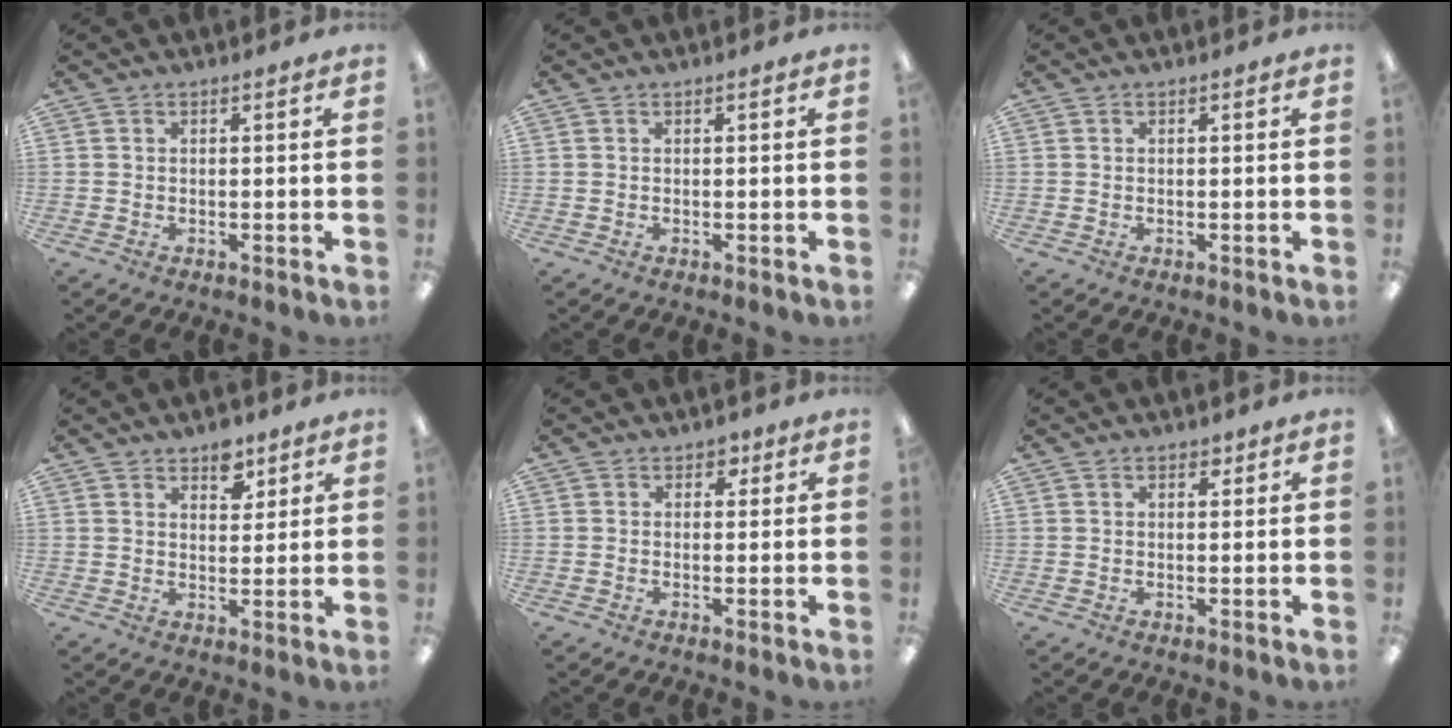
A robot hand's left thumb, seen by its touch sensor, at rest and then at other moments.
{"total": 0.0}
{"total": 0.0}
{"total": 5.5, "force": [3.8, 3.2, 2.3], "torque": [-0.016, -0.019, 0.063]}
{"total": 2.1, "force": [0.9, 1.7, 0.9], "torque": [-0.003, 0.000, 0.014]}
{"total": 1.9, "force": [1.2, 1.1, 1.0], "torque": [-0.005, -0.003, 0.018]}